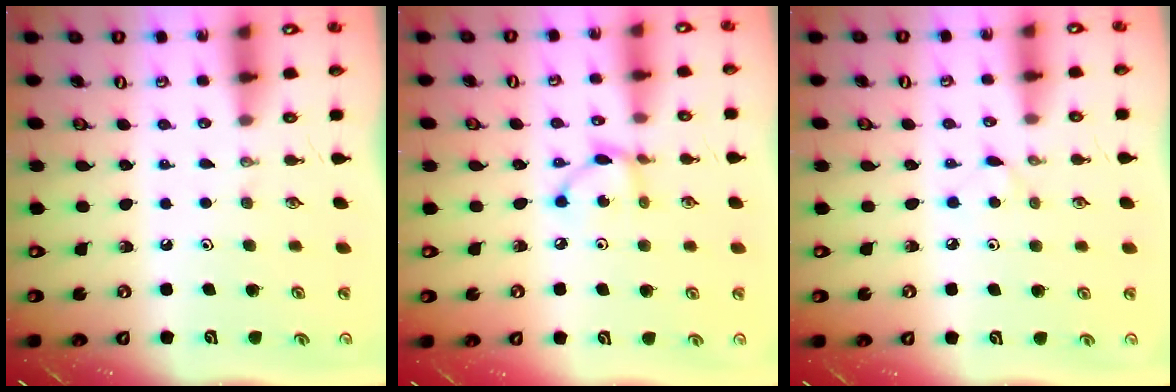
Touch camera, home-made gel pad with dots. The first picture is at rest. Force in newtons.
{"total": 5.9, "press": 5.9, "slide": 0.1}
{"total": 3.6, "press": 3.6, "slide": 0.5}